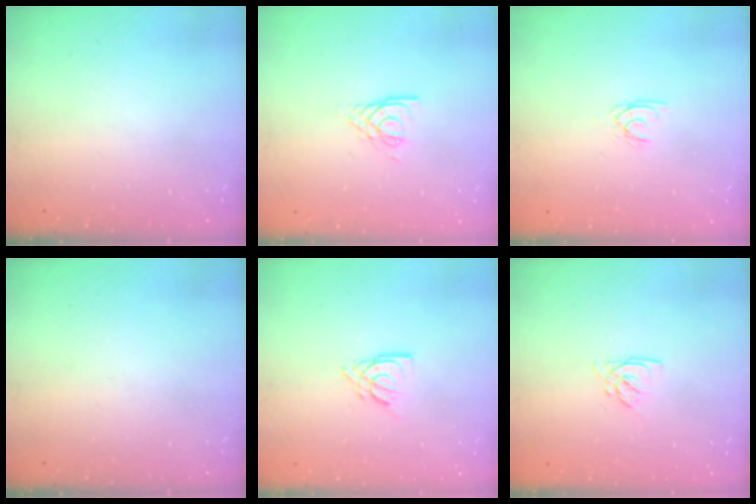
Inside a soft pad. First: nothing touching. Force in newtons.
{"total": 3.3, "press": 3.2, "slide": 0.4}
{"total": 1.7, "press": 1.7, "slide": 0.1}
{"total": 0.0}
{"total": 8.3, "press": 8.3, "slide": 1.0}
{"total": 2.8, "press": 2.8, "slide": 0.1}